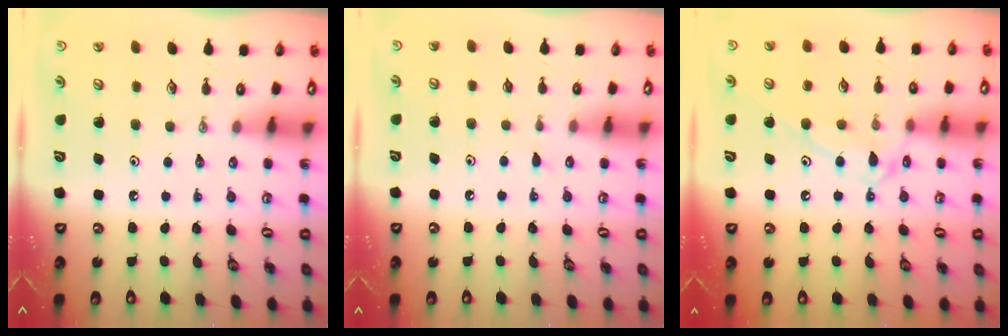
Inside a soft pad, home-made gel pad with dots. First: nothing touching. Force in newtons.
{"total": 5.4, "press": 5.4, "slide": 0.5}
{"total": 12.8, "press": 12.8, "slide": 0.8}